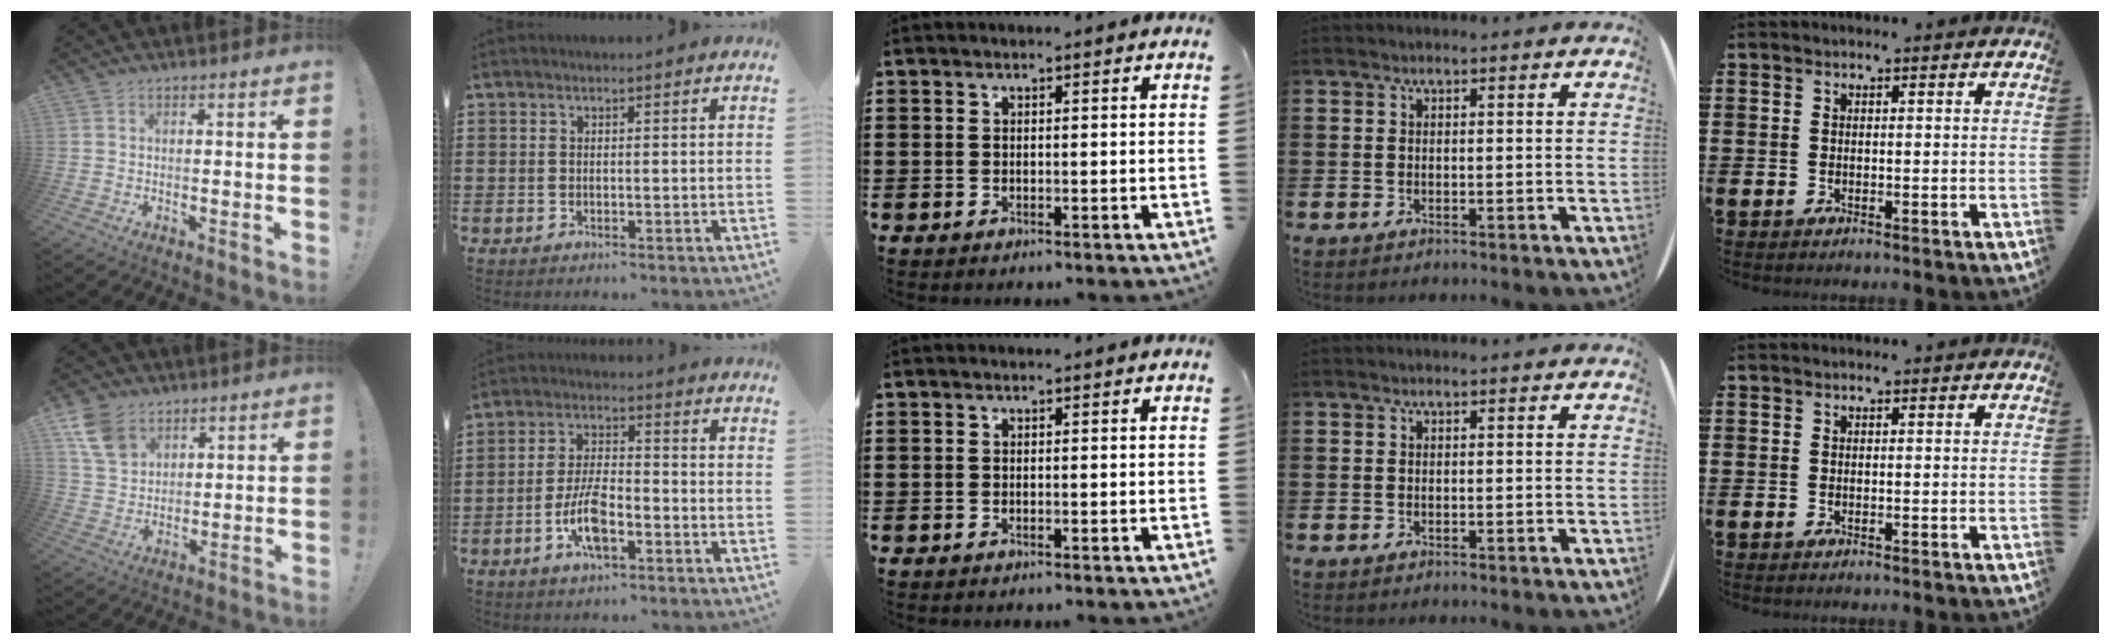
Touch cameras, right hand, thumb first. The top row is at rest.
{"thumb": {"total": 10.5, "force": [6.3, 7.1, 4.4], "torque": [-0.078, -0.026, 0.128]}, "index": {"total": 7.5, "force": [-3.2, 3.0, 6.1], "torque": [-0.141, -0.003, -0.064]}}